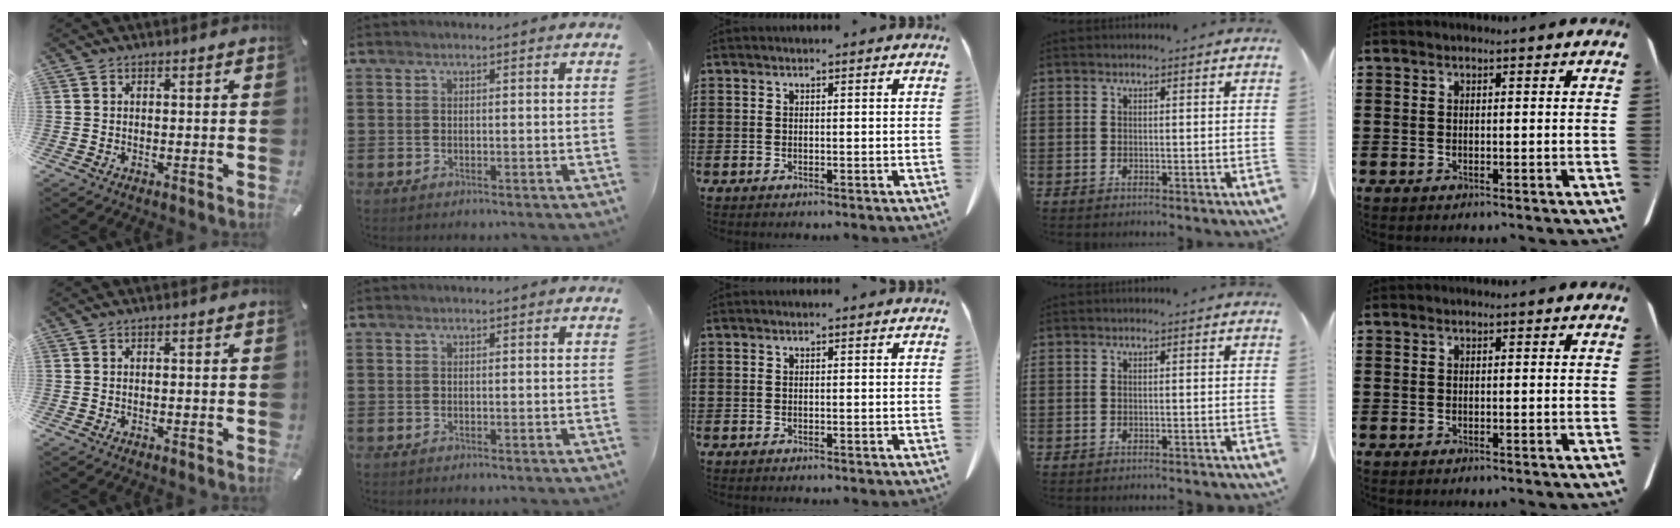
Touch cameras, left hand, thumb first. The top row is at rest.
{"ring": {"total": 0.6, "force": [-0.6, -0.1, 0.2], "torque": [-0.005, -0.002, -0.011]}}